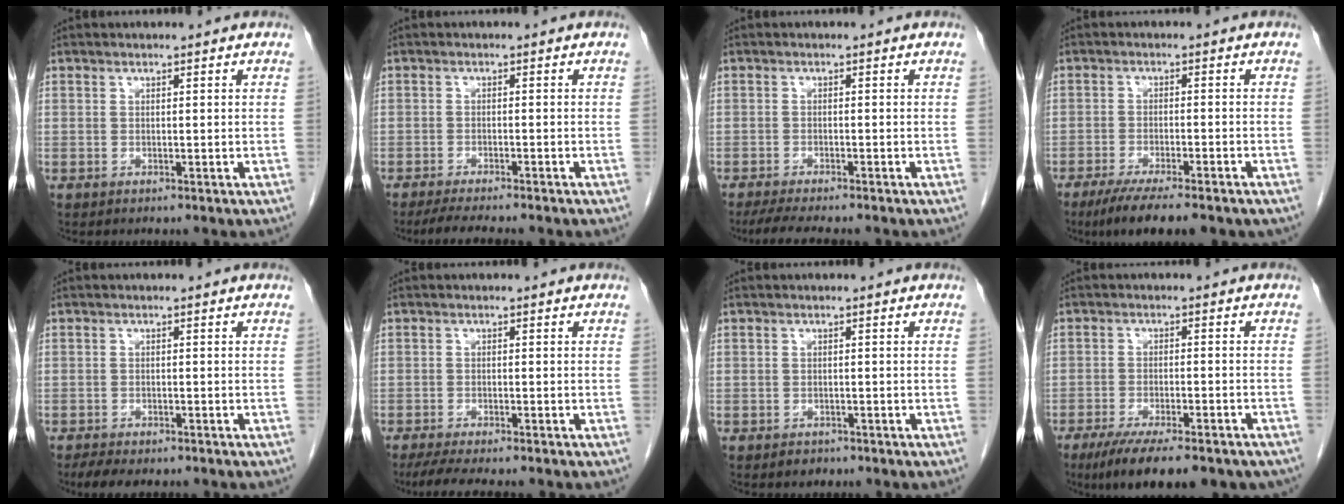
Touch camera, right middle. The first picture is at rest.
{"total": 6.6, "force": [-5.6, 0.5, 3.4], "torque": [-0.048, -0.013, -0.083]}
{"total": 7.2, "force": [-6.1, 1.0, 3.7], "torque": [-0.052, -0.014, -0.093]}
{"total": 10.7, "force": [-8.2, 1.9, 6.6], "torque": [-0.091, -0.017, -0.117]}
{"total": 5.1, "force": [-4.2, 1.5, 2.5], "torque": [-0.037, -0.010, -0.061]}
{"total": 7.2, "force": [-6.0, 0.9, 3.9], "torque": [-0.055, -0.014, -0.093]}
{"total": 1.5, "force": [-1.1, 0.9, 0.4], "torque": [-0.009, 0.001, -0.012]}
{"total": 13.8, "force": [-10.6, 3.4, 8.2], "torque": [-0.109, -0.012, -0.152]}